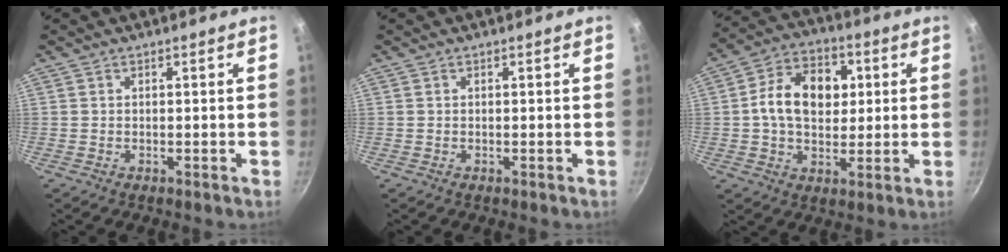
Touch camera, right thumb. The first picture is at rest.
{"total": 0.0}
{"total": 13.8, "force": [1.9, 9.6, 9.7], "torque": [-0.134, 0.012, 0.024]}